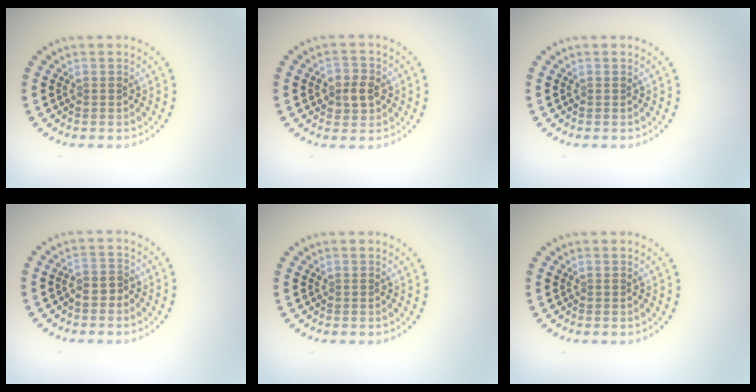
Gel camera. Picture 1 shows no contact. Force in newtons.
{"total": 2.8, "press": 2.7, "slide": 0.5}
{"total": 0.0}
{"total": 1.3, "press": 1.1, "slide": 0.7}
{"total": 0.0}
{"total": 0.0}